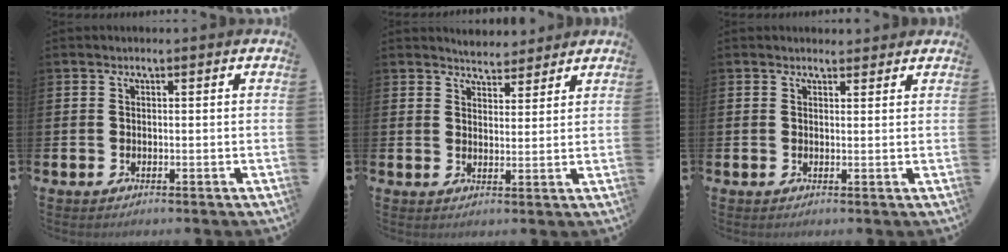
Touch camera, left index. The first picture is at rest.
{"total": 3.7, "force": [3.6, 0.7, -0.5], "torque": [0.001, -0.020, 0.066]}
{"total": 1.6, "force": [1.6, 0.5, -0.1], "torque": [0.017, -0.009, 0.026]}